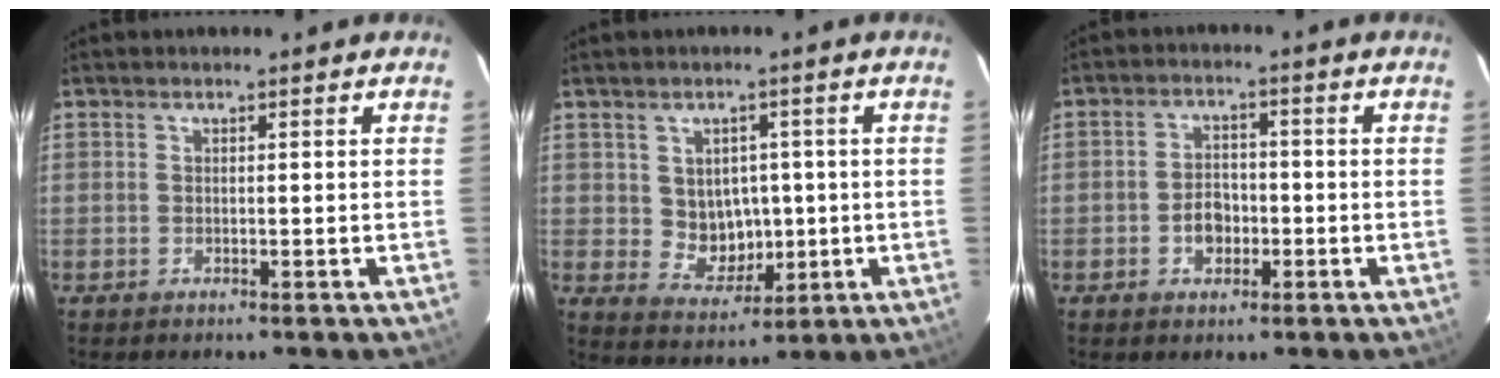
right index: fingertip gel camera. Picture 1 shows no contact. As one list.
[{"total": 6.7, "force": [0.3, 6.1, 2.8], "torque": [-0.053, 0.003, 0.025]}, {"total": 4.7, "force": [-1.5, 3.5, 2.7], "torque": [-0.052, 0.010, -0.022]}]